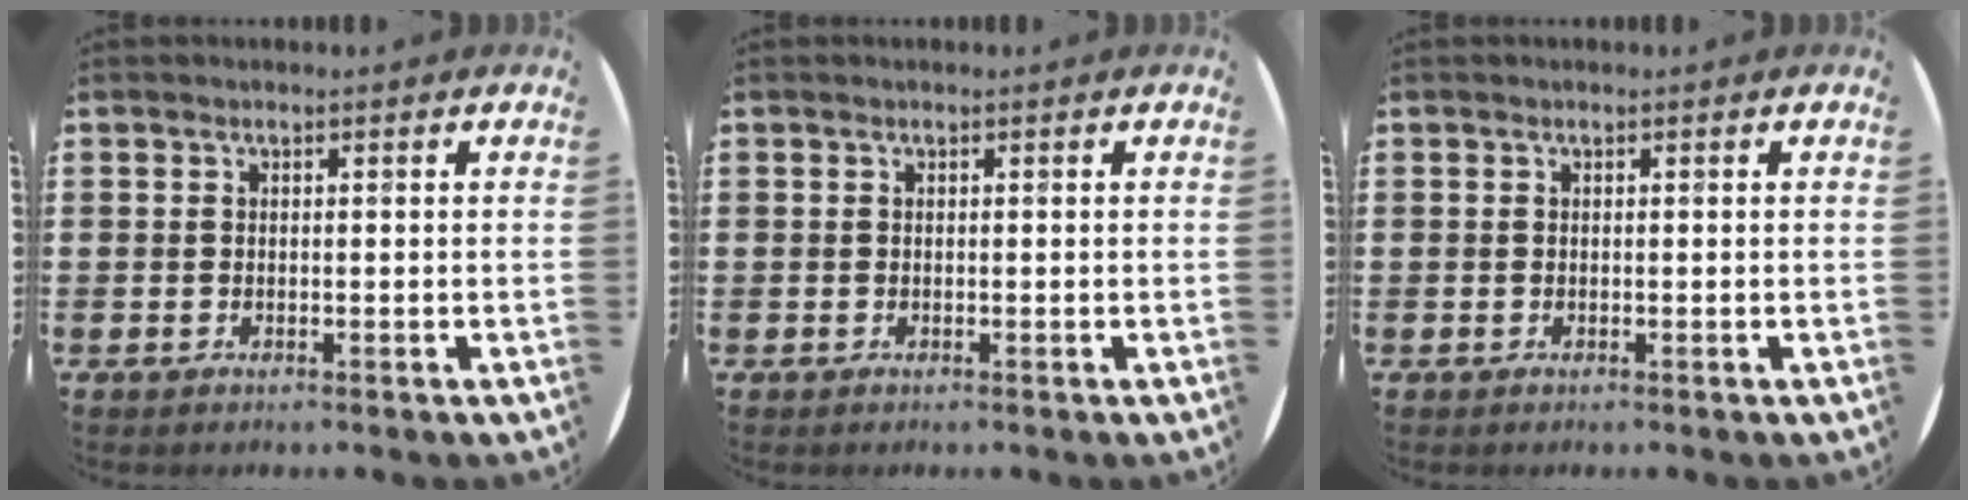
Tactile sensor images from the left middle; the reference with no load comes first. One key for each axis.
{"total": 0.0}
{"total": 0.0}